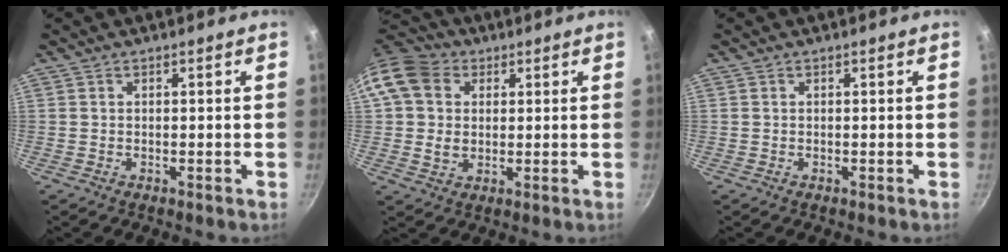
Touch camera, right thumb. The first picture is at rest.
{"total": 11.7, "force": [3.0, 9.4, 6.3], "torque": [-0.105, 0.005, 0.043]}
{"total": 0.0}